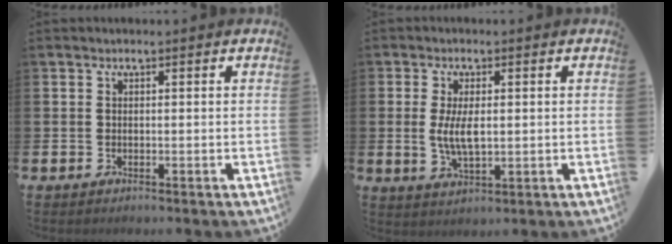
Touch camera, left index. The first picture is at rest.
{"total": 4.6, "force": [0.5, 2.0, 4.1], "torque": [-0.074, 0.004, 0.006]}